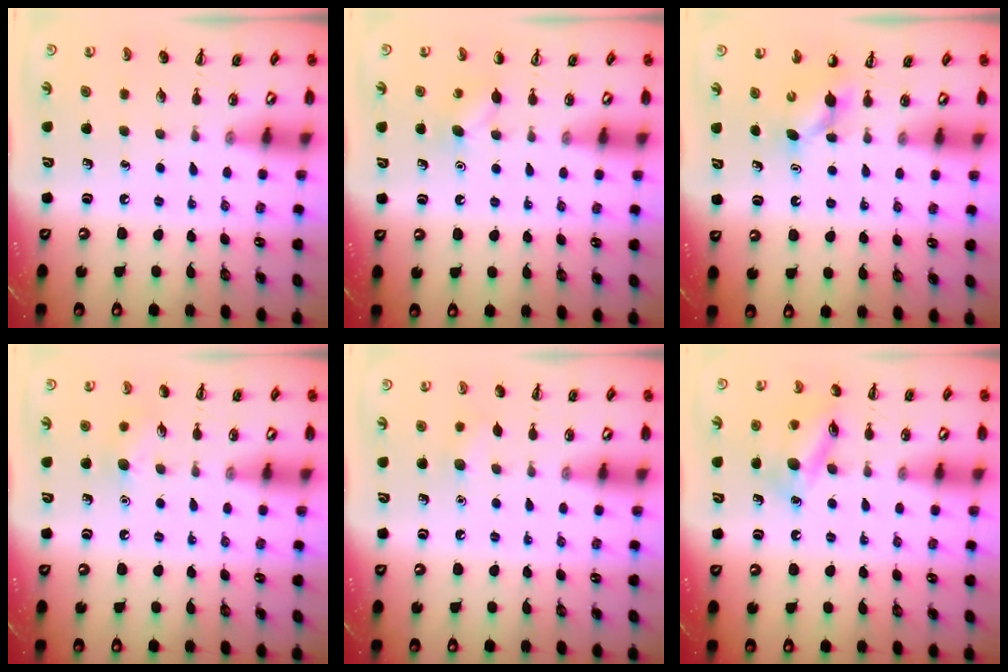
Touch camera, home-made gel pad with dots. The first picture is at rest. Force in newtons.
{"total": 5.5, "press": 5.3, "slide": 1.5}
{"total": 3.9, "press": 3.7, "slide": 1.0}
{"total": 5.9, "press": 5.8, "slide": 1.4}
{"total": 6.0, "press": 5.8, "slide": 1.6}
{"total": 13.1, "press": 13.1, "slide": 0.9}